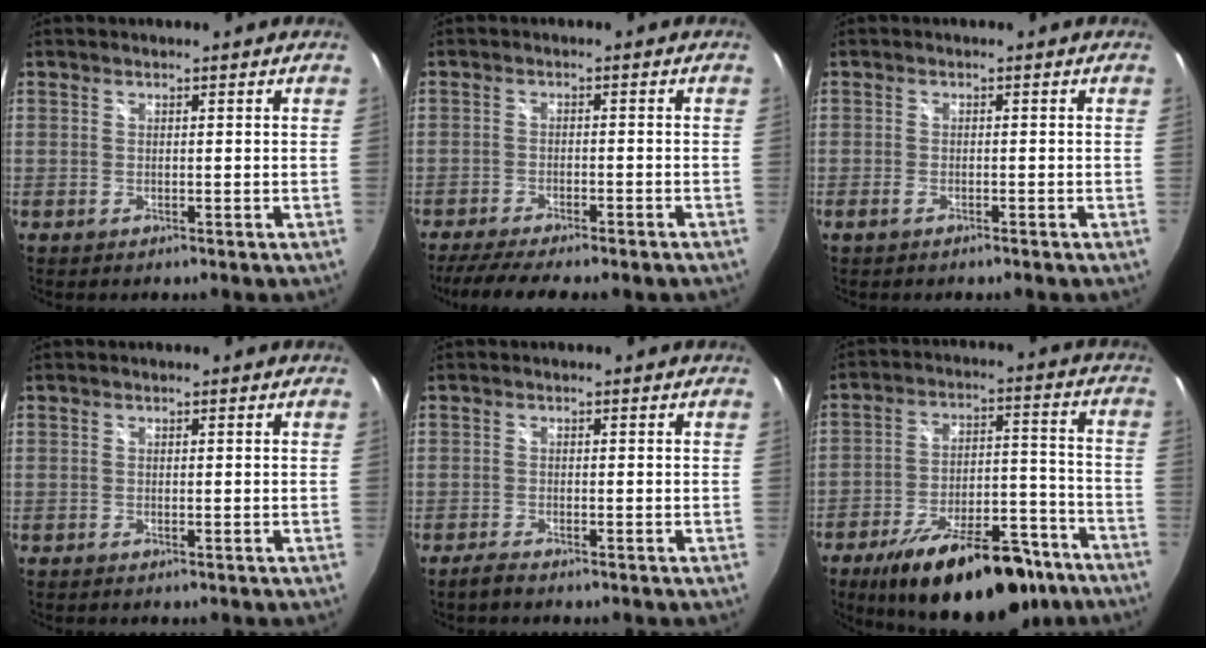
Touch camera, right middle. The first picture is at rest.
{"total": 10.9, "force": [-9.2, 1.5, 5.7], "torque": [-0.125, -0.028, -0.138]}
{"total": 1.8, "force": [-1.4, 0.5, 1.0], "torque": [-0.027, -0.002, -0.027]}
{"total": 0.0}
{"total": 1.9, "force": [-1.7, 0.2, 0.9], "torque": [-0.027, -0.003, -0.032]}
{"total": 24.0, "force": [-17.4, 8.8, 14.0], "torque": [-0.224, -0.003, -0.242]}